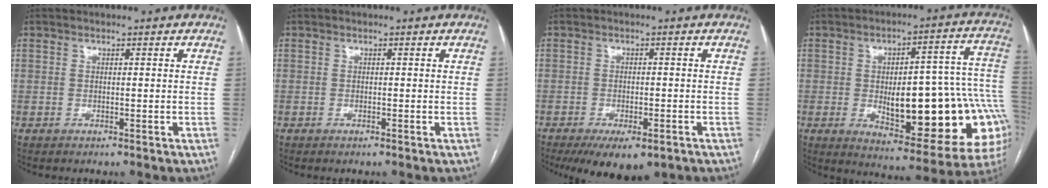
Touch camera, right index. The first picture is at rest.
{"total": 0.0}
{"total": 9.3, "force": [-6.2, 3.3, 6.1], "torque": [-0.088, -0.013, -0.087]}
{"total": 24.2, "force": [-4.0, 7.1, 22.8], "torque": [-0.229, 0.030, -0.031]}